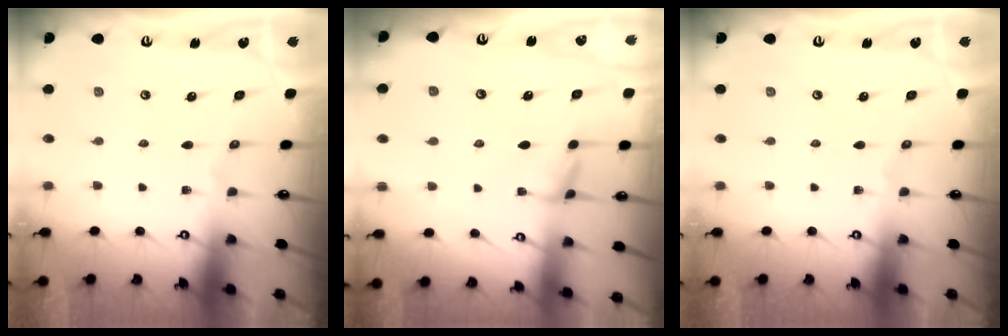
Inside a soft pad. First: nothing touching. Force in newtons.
{"total": 1.9, "press": 1.9, "slide": 0.5}
{"total": 0.0}